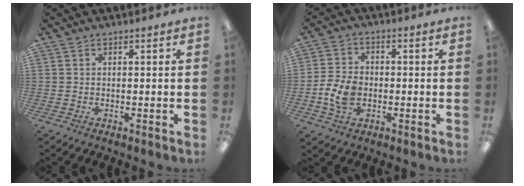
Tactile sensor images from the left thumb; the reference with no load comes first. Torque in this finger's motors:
{"motor_torque": [-0.24, 0.85, 0.05, 0.02, 0.05]}